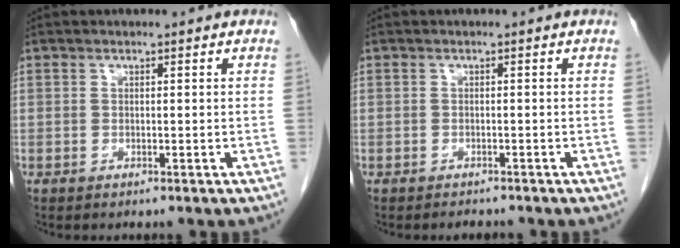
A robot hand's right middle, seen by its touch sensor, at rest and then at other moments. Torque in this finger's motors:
{"motor_torque": [0.37, -0.18, -0.12, -0.01]}